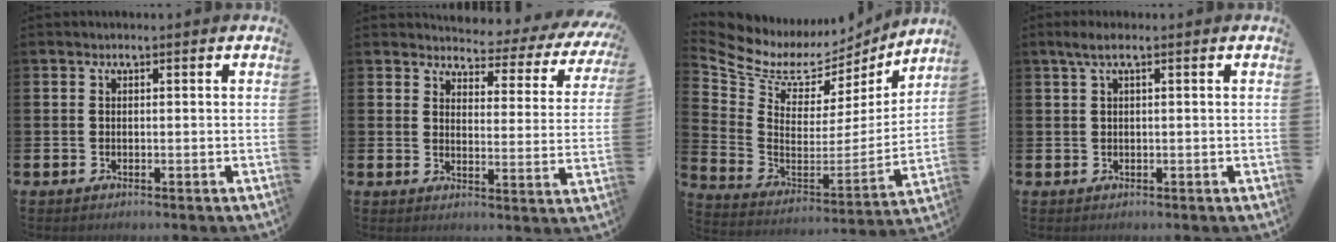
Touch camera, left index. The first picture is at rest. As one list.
[{"total": 3.5, "force": [3.2, 1.3, 0.8], "torque": [-0.024, -0.038, 0.046]}, {"total": 7.7, "force": [6.0, 4.3, 2.3], "torque": [-0.090, -0.043, 0.102]}, {"total": 2.0, "force": [0.8, 0.2, 1.8], "torque": [-0.040, 0.006, 0.016]}]